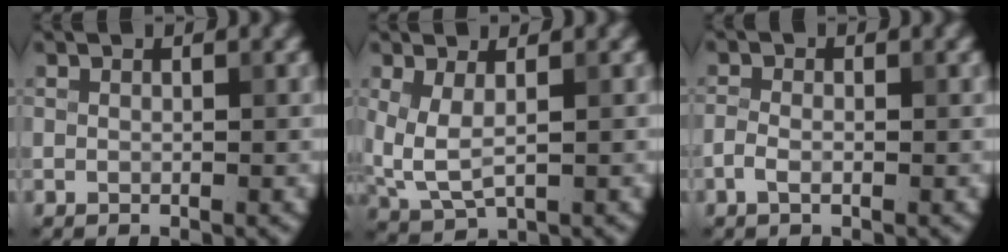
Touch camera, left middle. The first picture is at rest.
{"total": 3.4, "force": [0.7, 1.6, 2.9], "torque": [-0.073, -0.006, 0.017]}
{"total": 1.4, "force": [-0.6, 0.7, 1.0], "torque": [-0.024, 0.000, -0.017]}